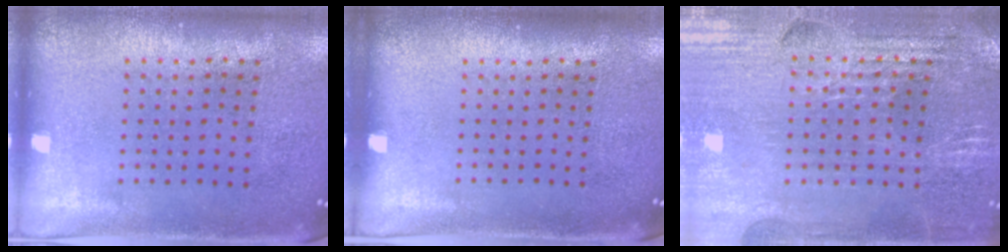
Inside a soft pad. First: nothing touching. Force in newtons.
{"total": 0.0}
{"total": 2.9, "press": 2.8, "slide": 0.5}